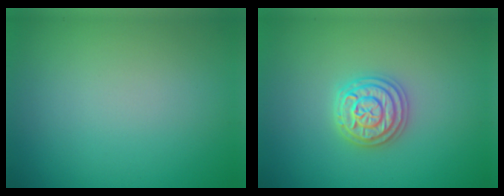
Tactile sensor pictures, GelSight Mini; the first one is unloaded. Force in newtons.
{"total": 3.2, "press": 3.2, "slide": 0.5}